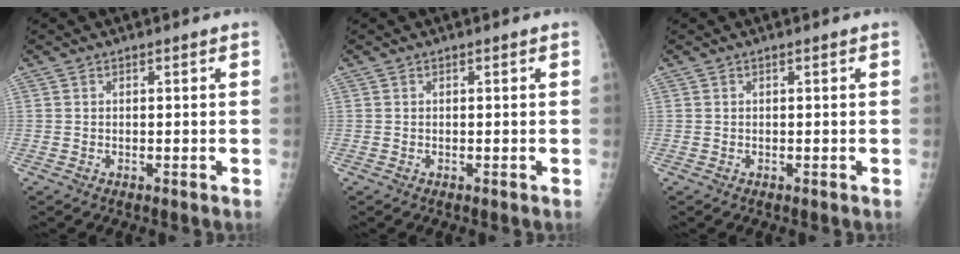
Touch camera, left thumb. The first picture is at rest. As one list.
[{"total": 0.0}, {"total": 0.0}]